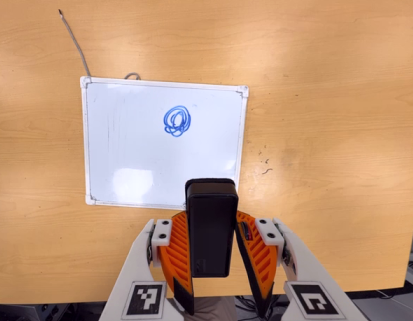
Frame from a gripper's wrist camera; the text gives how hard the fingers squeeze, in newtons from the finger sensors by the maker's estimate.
{"total": 4.4, "left": 3.7, "right": 5.2}